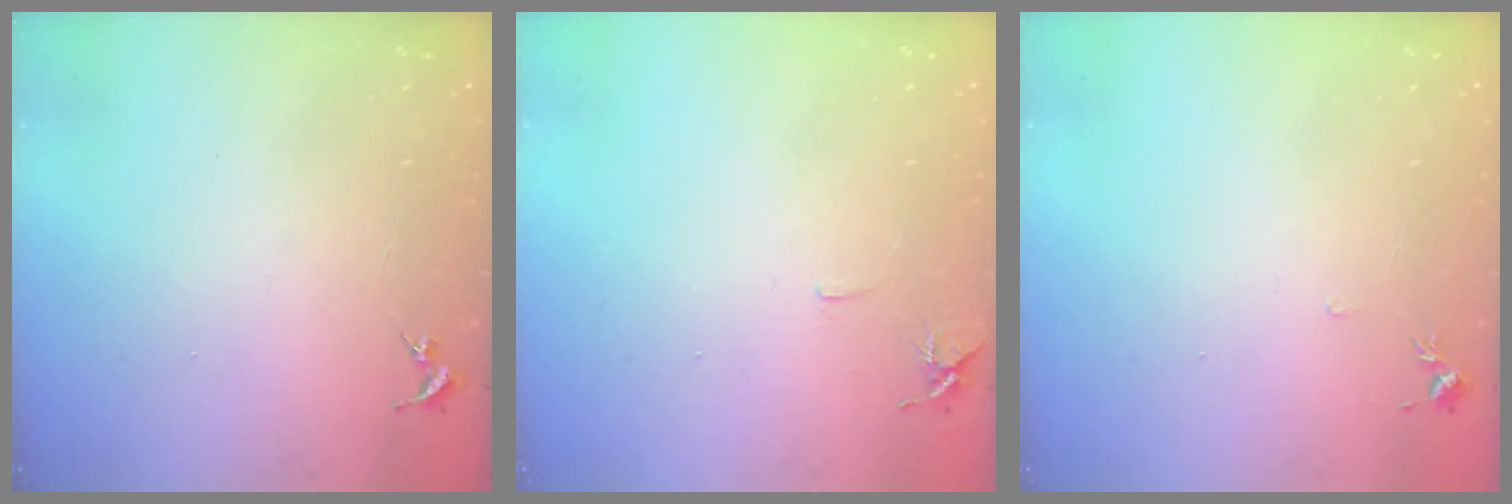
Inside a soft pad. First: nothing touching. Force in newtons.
{"total": 6.5, "press": 6.4, "slide": 0.7}
{"total": 4.3, "press": 4.2, "slide": 0.6}